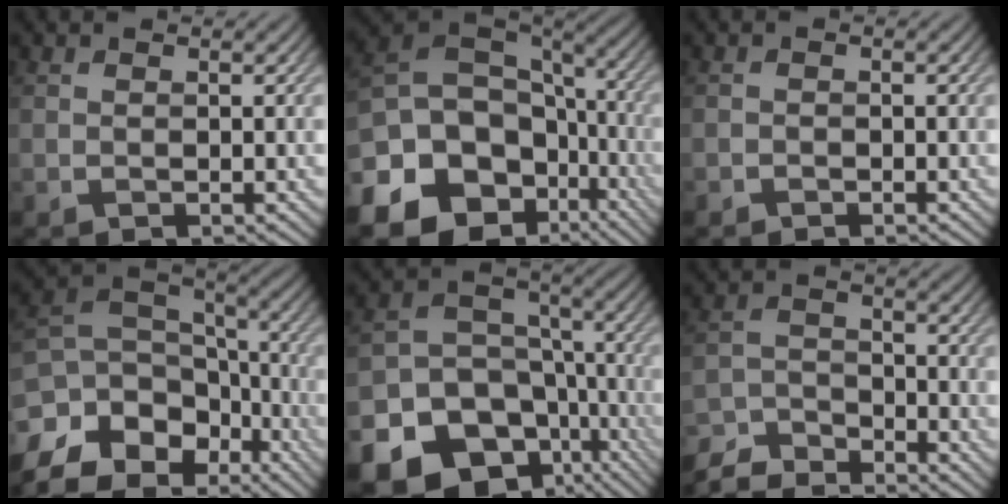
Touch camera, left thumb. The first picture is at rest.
{"total": 20.4, "force": [-7.8, 15.5, 10.8], "torque": [-0.259, -0.034, -0.098]}
{"total": 0.8, "force": [-0.7, 0.4, 0.0], "torque": [-0.001, -0.001, -0.015]}
{"total": 15.5, "force": [-8.5, 10.0, 8.4], "torque": [-0.228, -0.027, -0.112]}
{"total": 22.9, "force": [-12.4, 17.6, 7.7], "torque": [-0.156, -0.073, -0.178]}
{"total": 7.4, "force": [-6.9, 2.1, 1.8], "torque": [-0.050, -0.005, -0.138]}